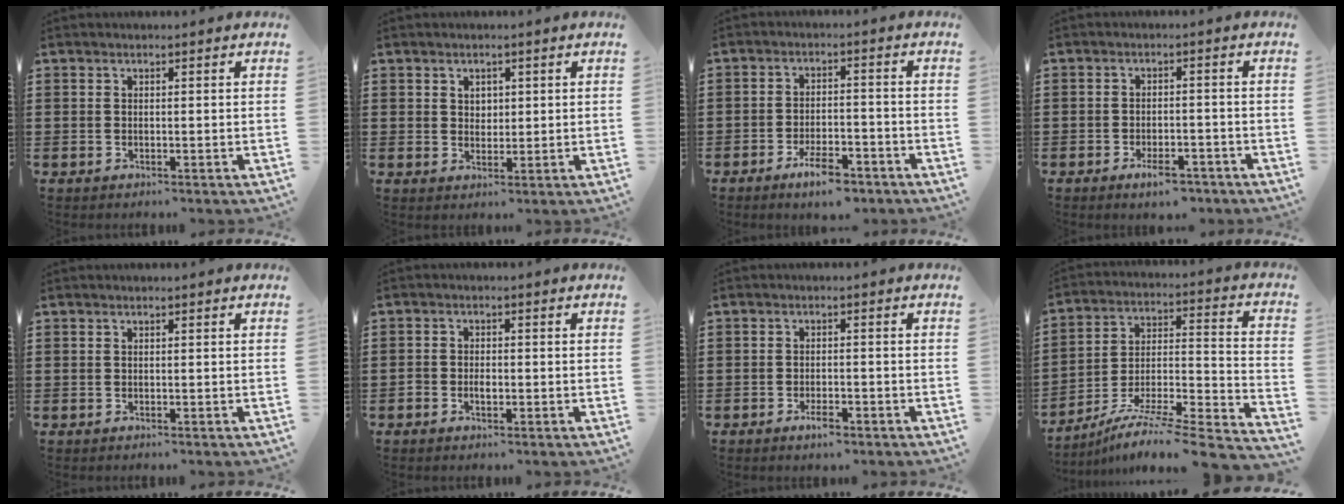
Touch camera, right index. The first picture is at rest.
{"total": 2.1, "force": [1.2, 1.6, 0.6], "torque": [-0.017, 0.007, 0.021]}
{"total": 5.6, "force": [-4.1, 1.6, 3.5], "torque": [-0.061, 0.008, -0.074]}
{"total": 3.8, "force": [-2.8, 1.2, 2.2], "torque": [-0.035, 0.006, -0.050]}
{"total": 0.0}
{"total": 1.8, "force": [-0.7, 1.1, 1.3], "torque": [-0.026, 0.002, -0.014]}
{"total": 2.5, "force": [-1.6, 0.9, 1.7], "torque": [-0.031, 0.003, -0.030]}
{"total": 7.2, "force": [-5.8, 0.1, 4.3], "torque": [-0.079, -0.012, -0.121]}